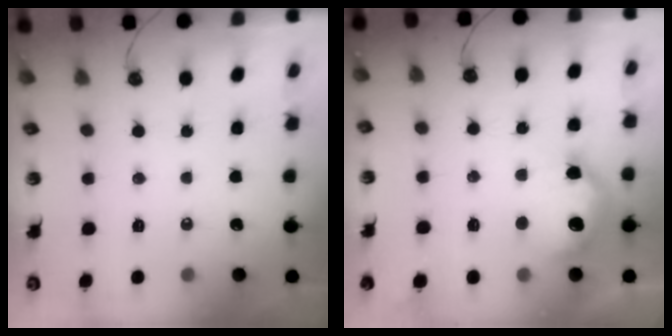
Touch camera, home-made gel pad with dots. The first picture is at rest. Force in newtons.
{"total": 14.3, "press": 14.3, "slide": 0.9}